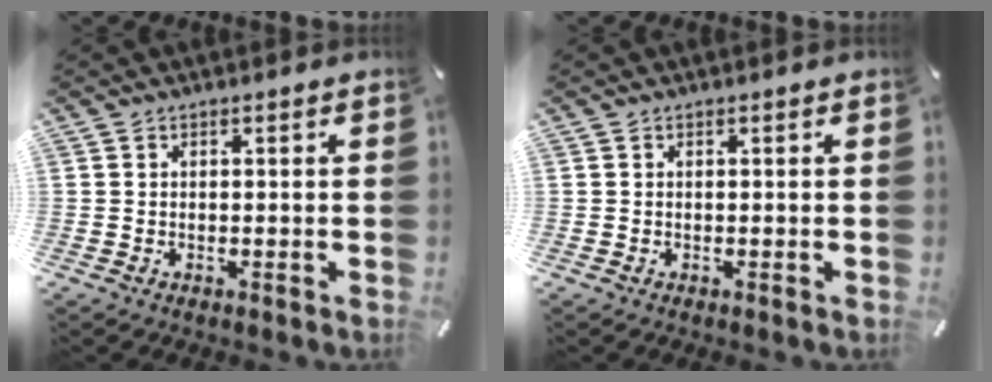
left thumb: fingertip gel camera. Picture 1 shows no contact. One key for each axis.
{"total": 0.0}